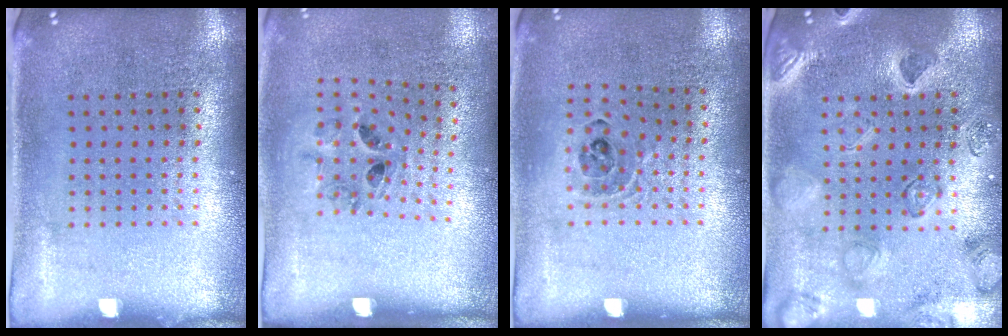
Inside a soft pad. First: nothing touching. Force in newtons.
{"total": 1.2, "press": 0.8, "slide": 0.9}
{"total": 0.9, "press": 0.9, "slide": 0.1}
{"total": 2.5, "press": 2.4, "slide": 0.6}